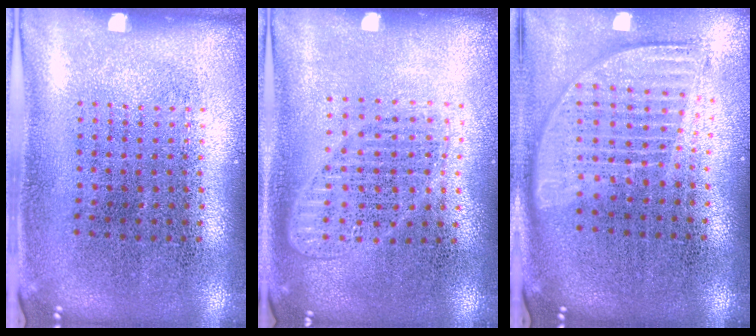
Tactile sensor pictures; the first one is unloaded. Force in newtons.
{"total": 1.3, "press": 1.3, "slide": 0.4}
{"total": 1.8, "press": 1.5, "slide": 1.0}